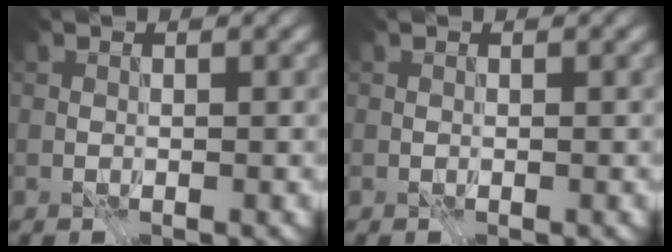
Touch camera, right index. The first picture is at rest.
{"total": 0.0}